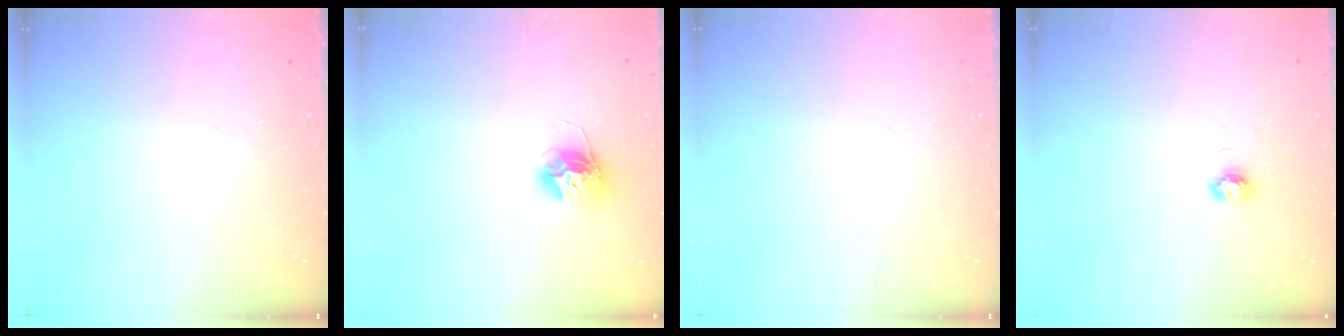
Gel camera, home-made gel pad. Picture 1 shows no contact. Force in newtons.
{"total": 11.4, "press": 11.4, "slide": 0.9}
{"total": 0.0}
{"total": 3.5, "press": 3.4, "slide": 0.3}